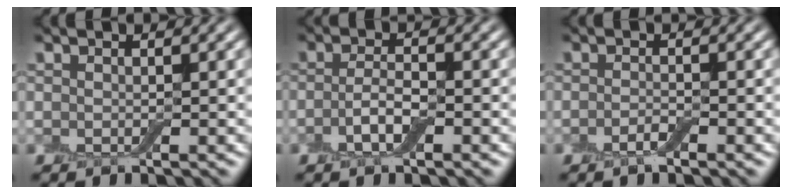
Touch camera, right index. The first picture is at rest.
{"total": 2.5, "force": [-1.0, 0.9, 2.2], "torque": [-0.046, 0.002, -0.024]}
{"total": 1.2, "force": [-0.7, 0.3, 0.9], "torque": [-0.018, 0.001, -0.016]}